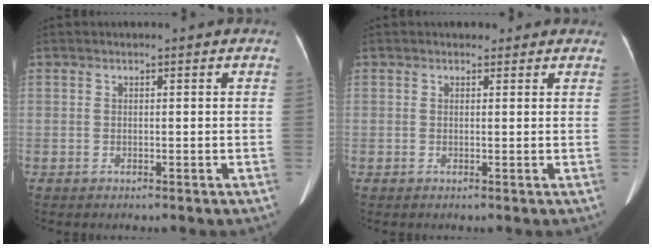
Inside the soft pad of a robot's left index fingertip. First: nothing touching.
{"total": 1.8, "force": [1.3, 1.2, 0.3], "torque": [0.003, 0.007, 0.012]}